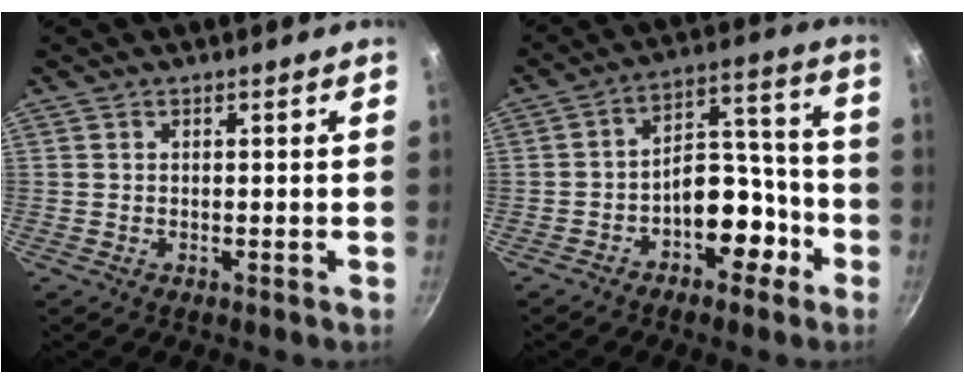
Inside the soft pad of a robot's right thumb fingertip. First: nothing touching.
{"total": 11.5, "force": [-5.2, 7.2, 7.3], "torque": [-0.054, 0.088, -0.071]}